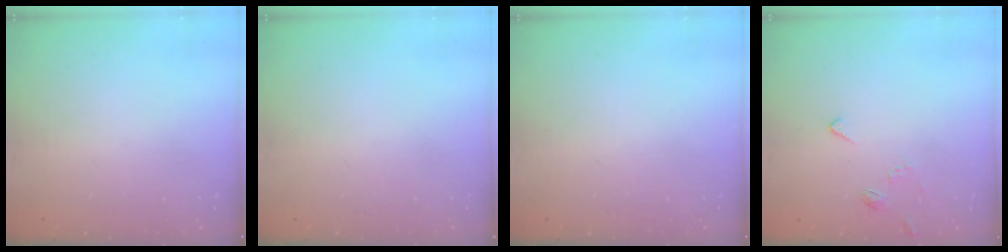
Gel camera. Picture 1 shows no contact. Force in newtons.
{"total": 0.0}
{"total": 0.0}
{"total": 3.7, "press": 3.7, "slide": 0.7}